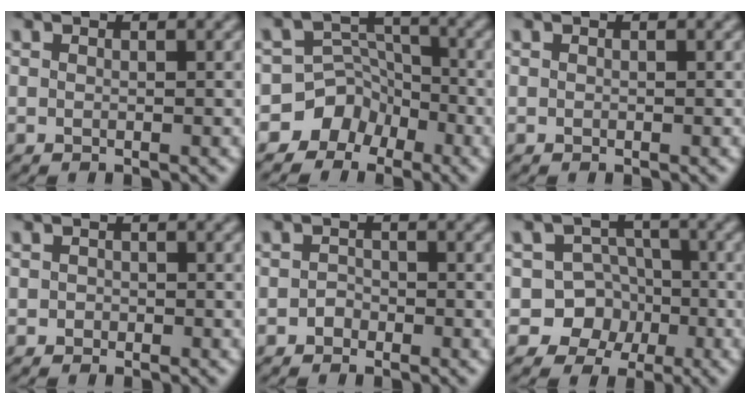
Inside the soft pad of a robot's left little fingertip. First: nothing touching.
{"total": 6.1, "force": [-4.2, 4.5, 0.0], "torque": [0.030, 0.012, -0.090]}
{"total": 0.0}
{"total": 0.7, "force": [-0.3, 0.6, 0.1], "torque": [0.005, -0.001, -0.008]}
{"total": 1.1, "force": [-0.7, 0.8, 0.2], "torque": [0.002, 0.003, -0.017]}
{"total": 7.4, "force": [-3.1, 6.6, 1.6], "torque": [-0.005, 0.007, -0.074]}